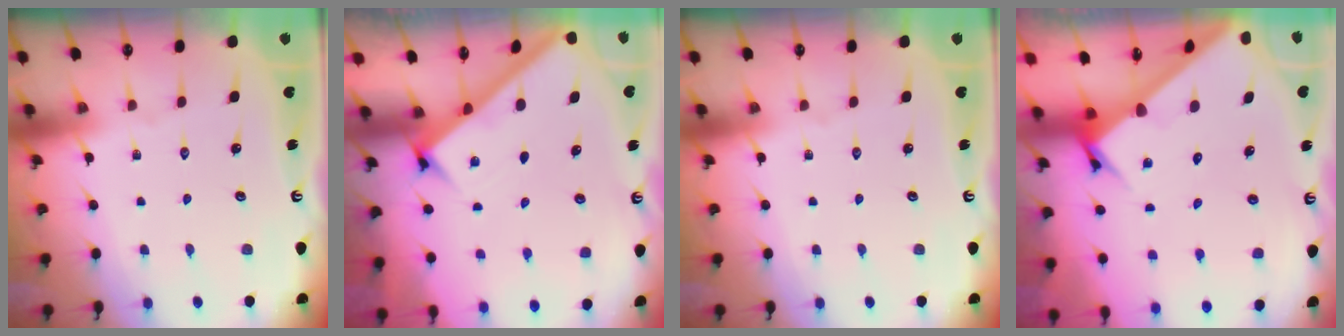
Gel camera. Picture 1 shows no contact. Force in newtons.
{"total": 2.9, "press": 2.8, "slide": 0.4}
{"total": 0.0}
{"total": 2.9, "press": 2.9, "slide": 0.2}